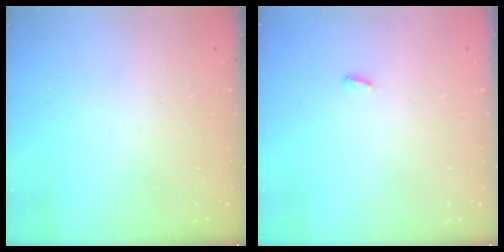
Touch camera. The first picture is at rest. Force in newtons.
{"total": 2.6, "press": 2.6, "slide": 0.2}